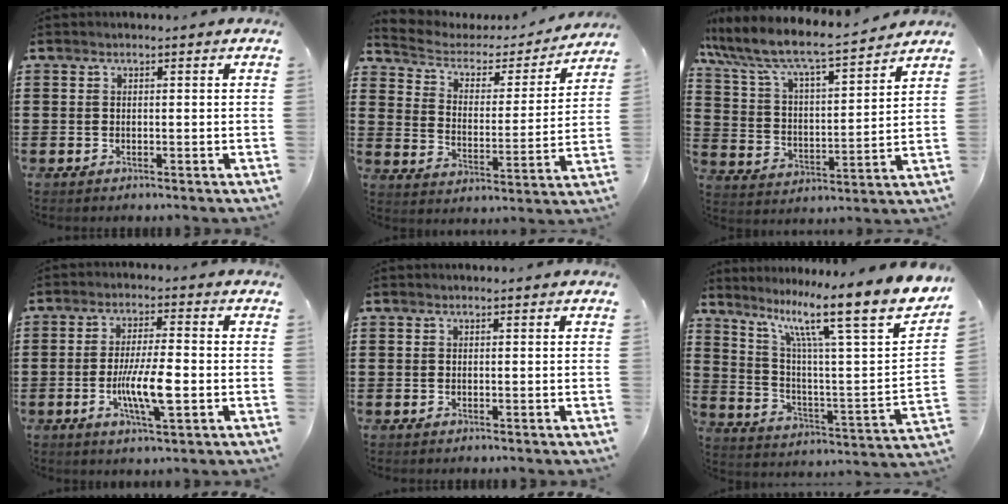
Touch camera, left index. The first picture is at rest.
{"total": 3.2, "force": [2.4, 1.8, 1.2], "torque": [-0.043, -0.019, 0.030]}
{"total": 6.9, "force": [6.0, 0.8, 3.2], "torque": [-0.090, -0.041, 0.097]}
{"total": 8.1, "force": [-1.9, 1.9, 7.7], "torque": [-0.155, -0.008, -0.037]}
{"total": 0.0}
{"total": 13.9, "force": [10.2, 0.7, 9.4], "torque": [-0.177, -0.085, 0.152]}